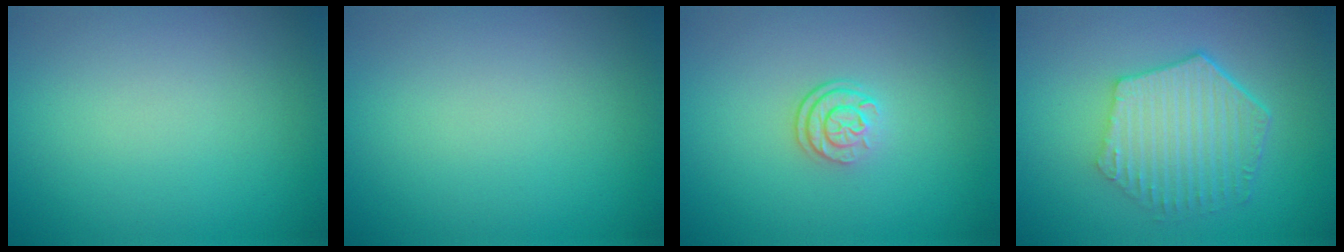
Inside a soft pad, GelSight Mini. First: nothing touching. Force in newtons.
{"total": 0.0}
{"total": 2.3, "press": 1.7, "slide": 1.7}
{"total": 5.7, "press": 4.3, "slide": 3.8}